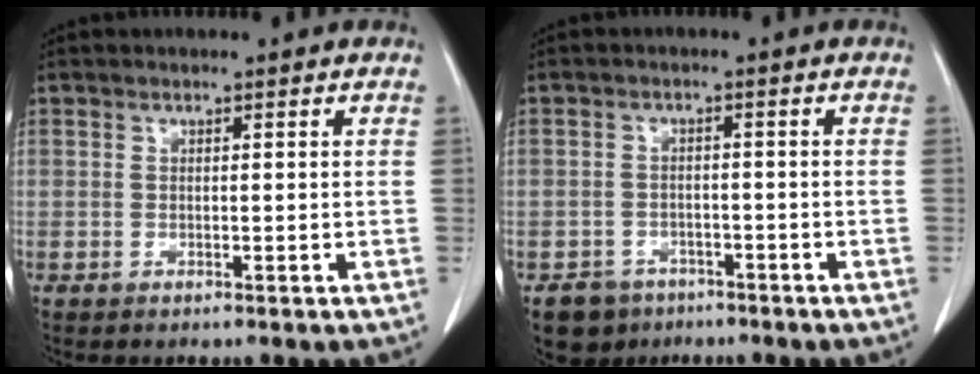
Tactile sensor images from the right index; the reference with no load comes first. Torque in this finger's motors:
{"motor_torque": [-0.15, -0.11, -0.39, -0.08]}